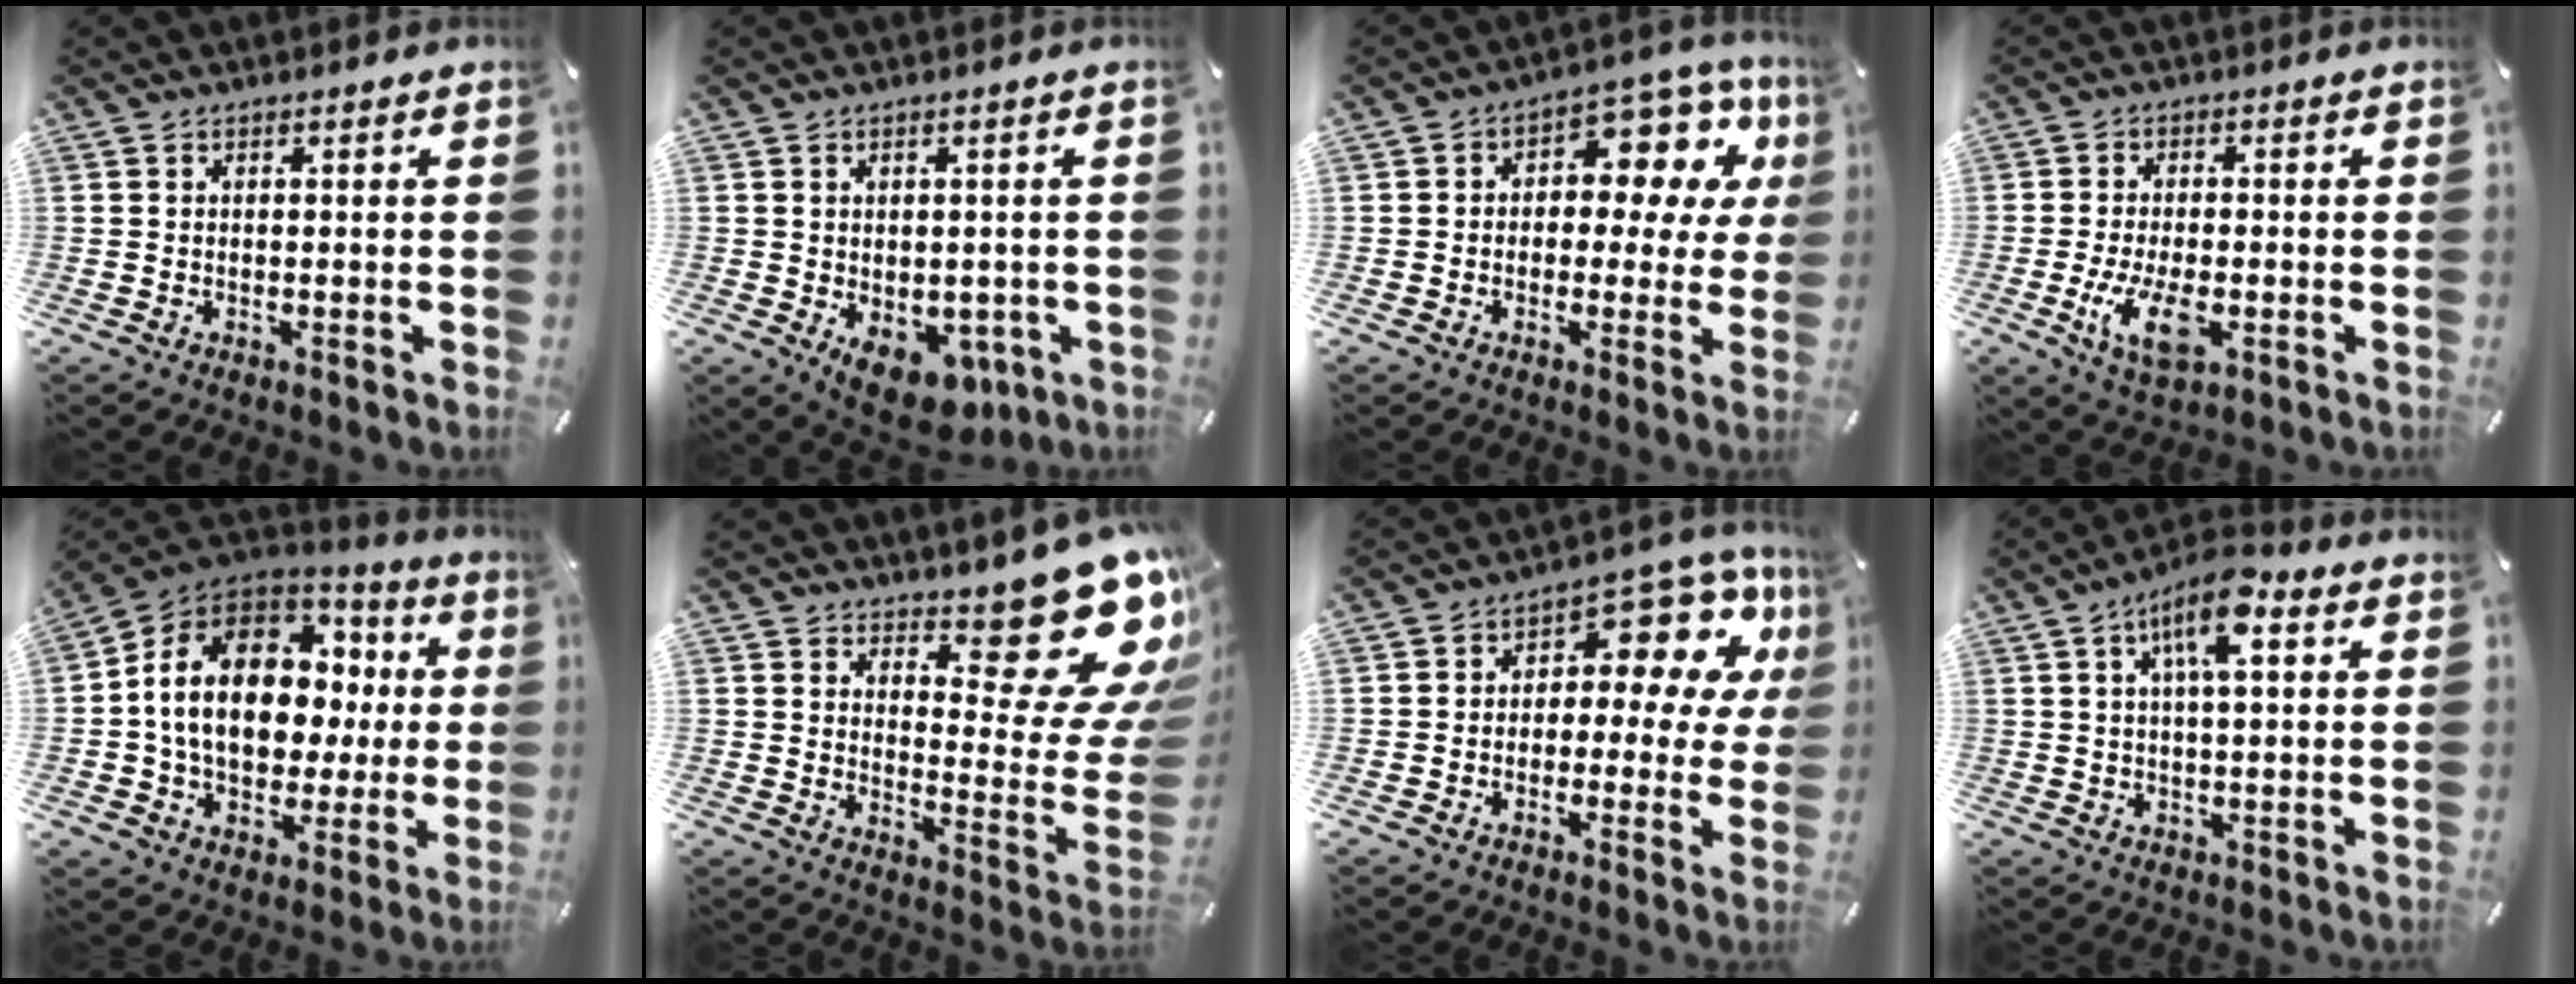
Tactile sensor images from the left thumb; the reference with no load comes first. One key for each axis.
{"total": 7.9, "fx": -3.1, "fy": 5.4, "fz": 4.8, "tx": -0.042, "ty": 0.011, "tz": -0.049}
{"total": 11.1, "fx": 3.9, "fy": 7.0, "fz": 7.8, "tx": -0.103, "ty": -0.028, "tz": 0.066}
{"total": 9.1, "fx": -2.5, "fy": 4.2, "fz": 7.6, "tx": -0.166, "ty": -0.013, "tz": -0.046}
{"total": 17.6, "fx": 2.0, "fy": 13.4, "fz": 11.2, "tx": -0.211, "ty": -0.001, "tz": 0.038}
{"total": 20.3, "fx": 13.1, "fy": 8.7, "fz": 12.9, "tx": -0.140, "ty": -0.117, "tz": 0.219}
{"total": 11.0, "fx": 4.6, "fy": 6.0, "fz": 8.0, "tx": -0.103, "ty": -0.036, "tz": 0.076}
{"total": 9.3, "fx": 3.7, "fy": 3.2, "fz": 8.0, "tx": -0.134, "ty": 0.001, "tz": 0.059}